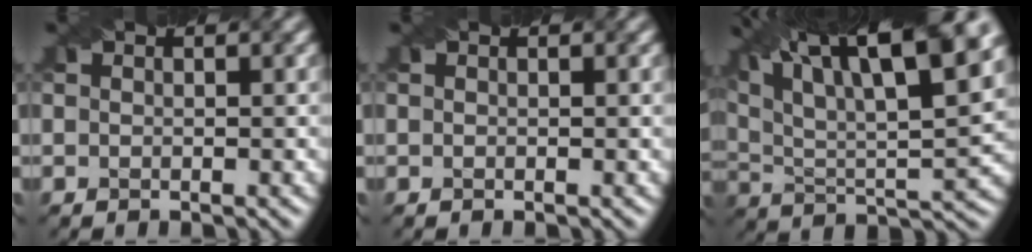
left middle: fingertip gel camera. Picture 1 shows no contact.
{"total": 0.0}
{"total": 17.5, "force": [10.1, 5.8, 13.2], "torque": [-0.238, 0.036, 0.164]}